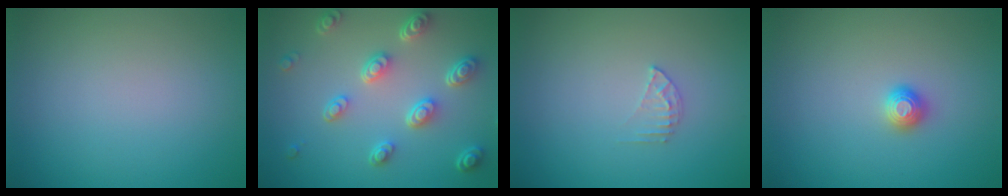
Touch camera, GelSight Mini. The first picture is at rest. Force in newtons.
{"total": 4.8, "press": 3.5, "slide": 3.2}
{"total": 1.3, "press": 1.3, "slide": 0.1}
{"total": 1.1, "press": 1.1, "slide": 0.1}